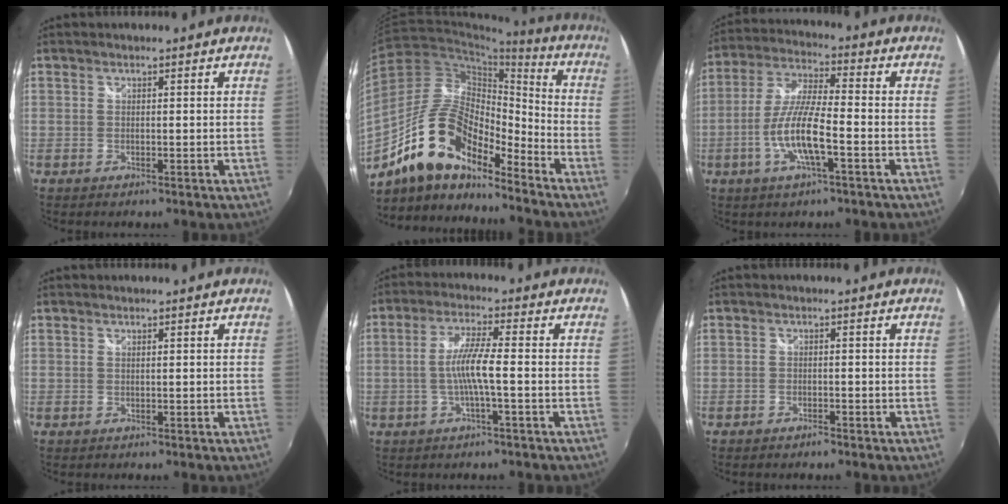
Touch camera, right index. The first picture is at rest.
{"total": 17.3, "force": [-12.7, 6.4, 9.9], "torque": [-0.187, 0.006, -0.245]}
{"total": 10.8, "force": [-3.8, 1.9, 9.9], "torque": [-0.208, -0.004, -0.072]}
{"total": 0.0}
{"total": 6.2, "force": [-1.4, -0.2, 6.0], "torque": [-0.123, 0.002, -0.025]}
{"total": 1.5, "force": [-1.3, 0.6, 0.5], "torque": [-0.012, -0.003, -0.023]}